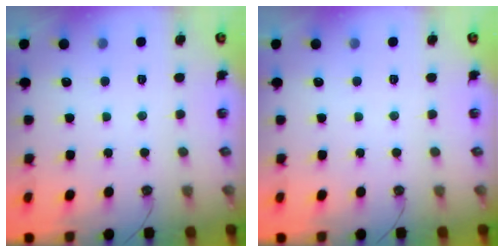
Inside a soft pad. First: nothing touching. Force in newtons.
{"total": 0.0}